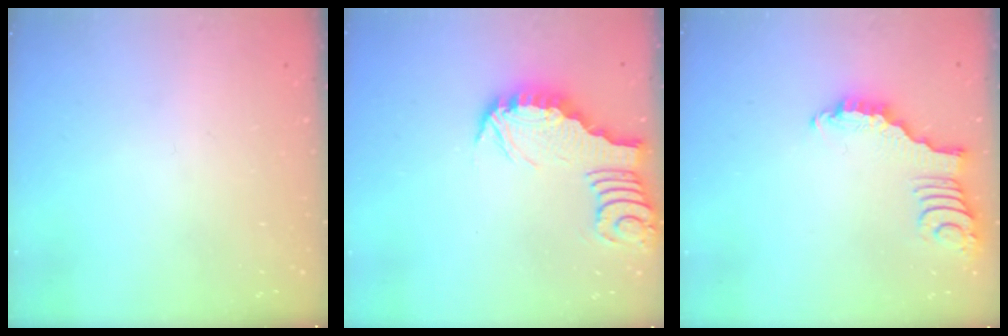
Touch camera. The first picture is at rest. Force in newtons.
{"total": 2.9, "press": 2.9, "slide": 0.3}
{"total": 2.9, "press": 2.8, "slide": 0.4}